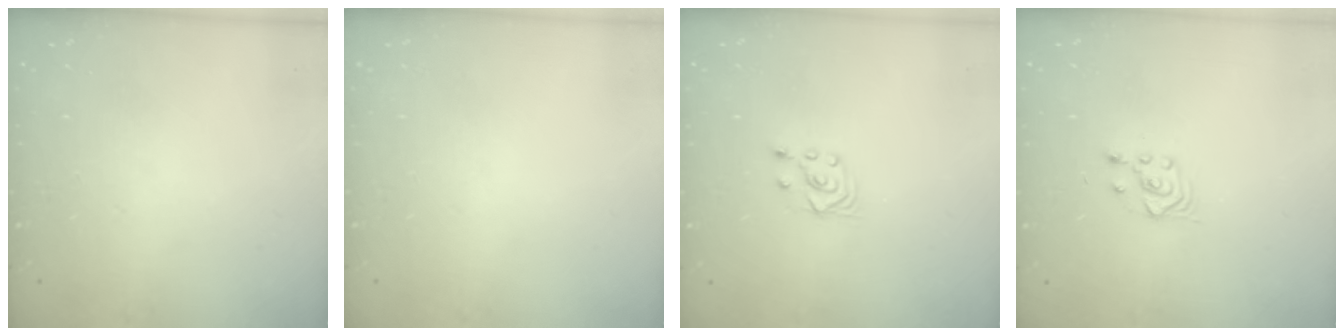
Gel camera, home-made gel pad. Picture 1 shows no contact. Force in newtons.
{"total": 0.0}
{"total": 2.6, "press": 2.5, "slide": 1.0}
{"total": 3.4, "press": 3.1, "slide": 1.4}